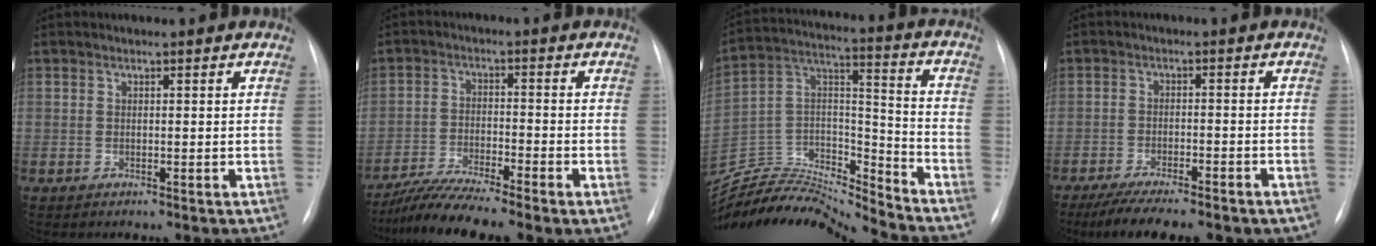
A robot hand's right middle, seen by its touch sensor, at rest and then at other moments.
{"total": 8.7, "force": [-6.8, 0.3, 5.4], "torque": [-0.104, -0.019, -0.123]}
{"total": 20.5, "force": [-20.0, 0.5, 4.5], "torque": [-0.083, 0.028, -0.349]}
{"total": 12.9, "force": [-10.1, 3.3, 7.4], "torque": [-0.119, -0.011, -0.147]}